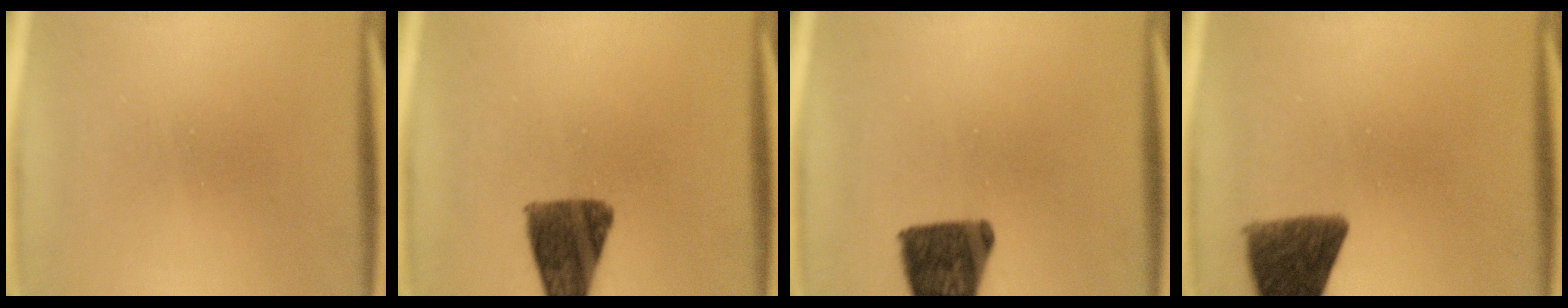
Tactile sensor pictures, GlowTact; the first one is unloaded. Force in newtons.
{"total": 11.0}
{"total": 12.6}
{"total": 10.6}